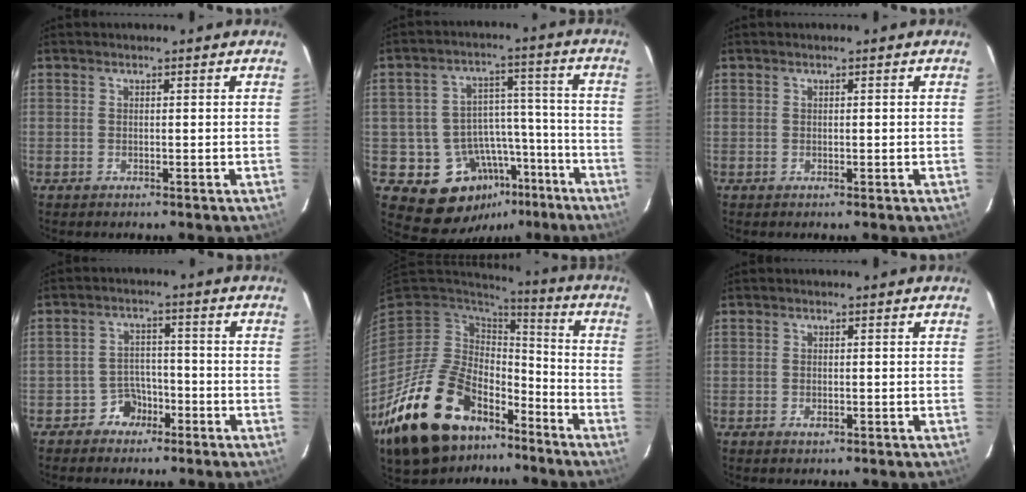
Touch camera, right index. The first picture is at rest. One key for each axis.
{"total": 14.7, "fx": -8.9, "fy": 10.8, "fz": 4.8, "tx": -0.089, "ty": 0.056, "tz": -0.102}
{"total": 0.0}
{"total": 4.7, "fx": -3.1, "fy": 3.4, "fz": 0.4, "tx": -0.012, "ty": 0.021, "tz": -0.053}
{"total": 25.8, "fx": -16.1, "fy": 14.5, "fz": 14.0, "tx": -0.281, "ty": -0.004, "tz": -0.246}
{"total": 1.2, "fx": -0.4, "fy": 0.7, "fz": 0.9, "tx": -0.014, "ty": 0.001, "tz": -0.004}